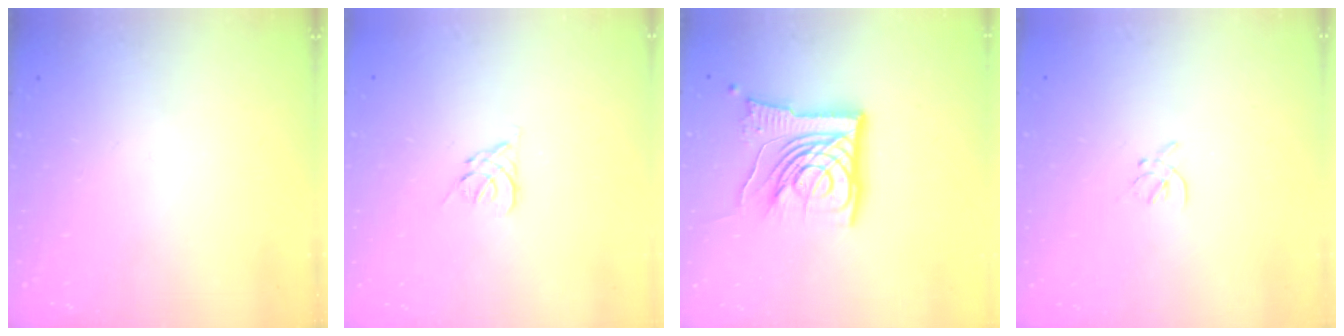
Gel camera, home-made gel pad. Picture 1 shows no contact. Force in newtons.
{"total": 2.6, "press": 2.5, "slide": 0.7}
{"total": 15.6, "press": 15.5, "slide": 1.6}
{"total": 1.4, "press": 1.3, "slide": 0.5}